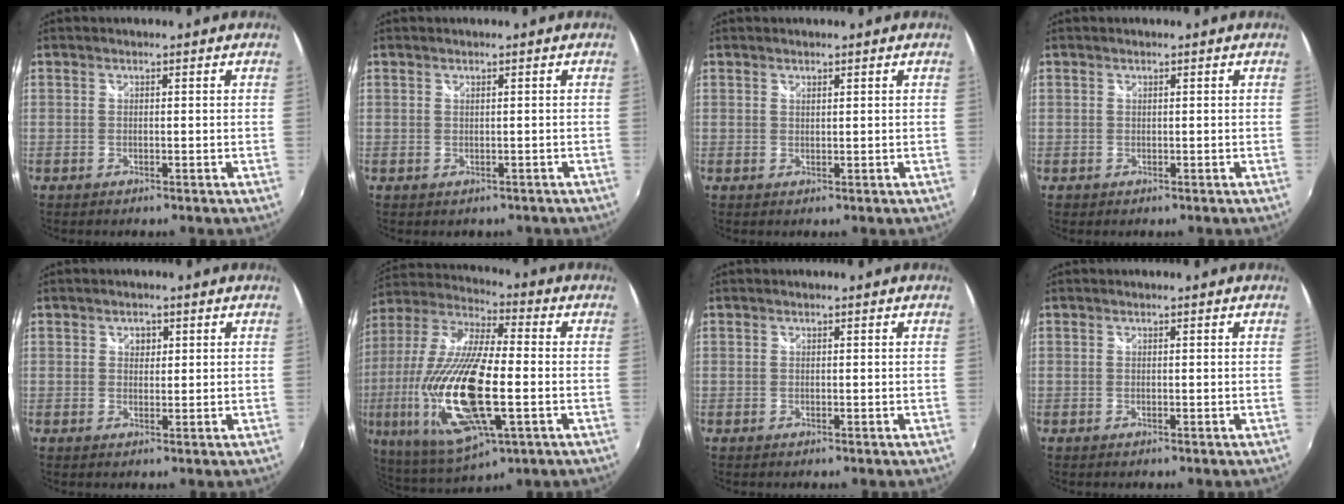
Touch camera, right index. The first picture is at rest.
{"total": 0.7, "force": [0.0, 0.7, 0.1], "torque": [0.001, -0.001, 0.002]}
{"total": 0.6, "force": [0.6, 0.1, 0.2], "torque": [-0.002, 0.000, 0.010]}
{"total": 0.8, "force": [-0.1, 0.8, -0.1], "torque": [0.001, 0.000, -0.001]}
{"total": 1.7, "force": [0.6, 1.5, 0.6], "torque": [-0.005, 0.004, 0.008]}
{"total": 25.3, "force": [-5.5, 7.9, 23.4], "torque": [-0.482, -0.043, -0.097]}
{"total": 0.0}
{"total": 0.0}